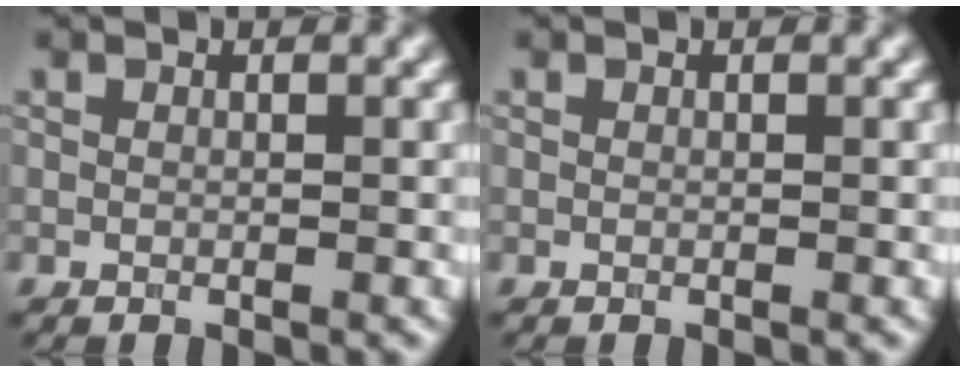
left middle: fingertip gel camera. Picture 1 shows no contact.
{"total": 0.0}